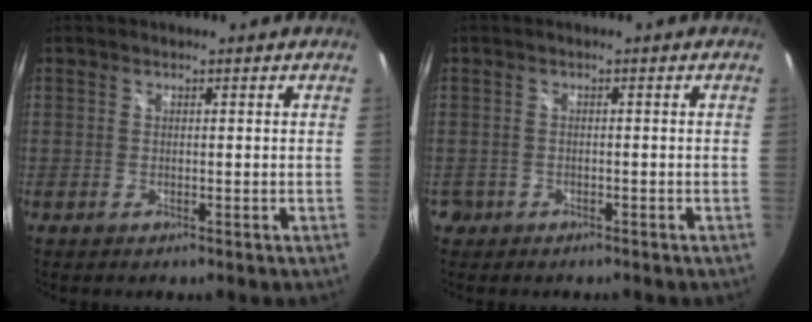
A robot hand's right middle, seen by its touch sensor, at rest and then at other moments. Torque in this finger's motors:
{"motor_torque": [-0.53, -0.22, -0.08, -0.02]}